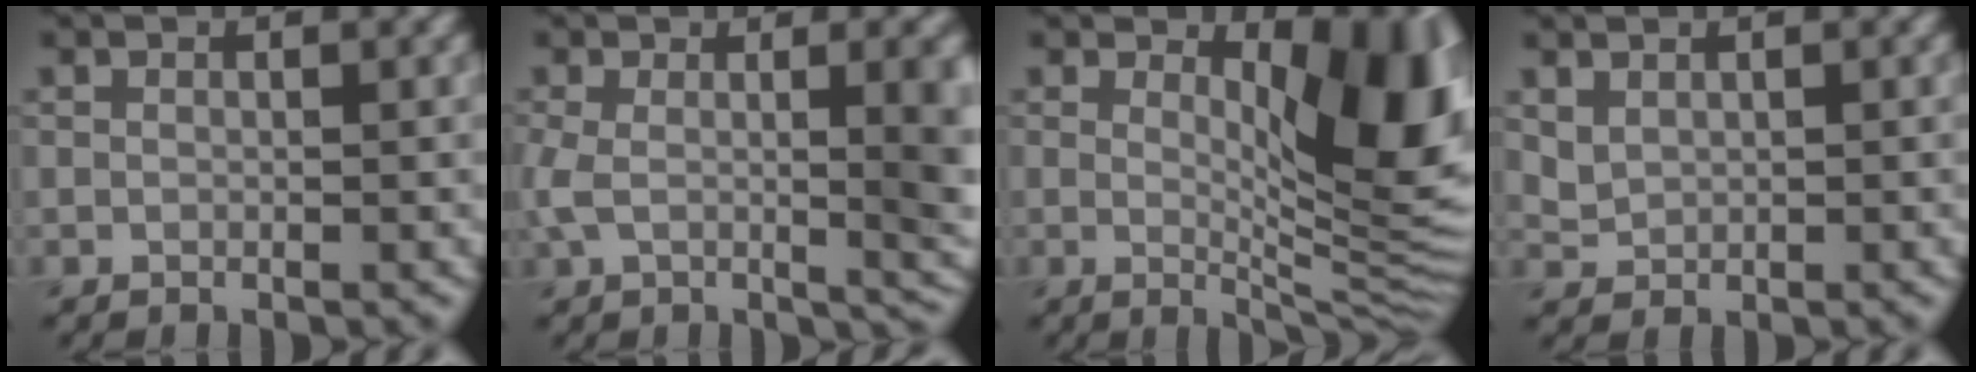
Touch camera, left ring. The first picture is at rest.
{"total": 9.4, "force": [0.0, 3.9, 8.5], "torque": [-0.139, -0.013, 0.004]}
{"total": 11.0, "force": [2.4, 4.5, 9.7], "torque": [-0.108, -0.005, 0.039]}
{"total": 1.1, "force": [0.8, 0.7, 0.4], "torque": [-0.011, -0.002, 0.022]}